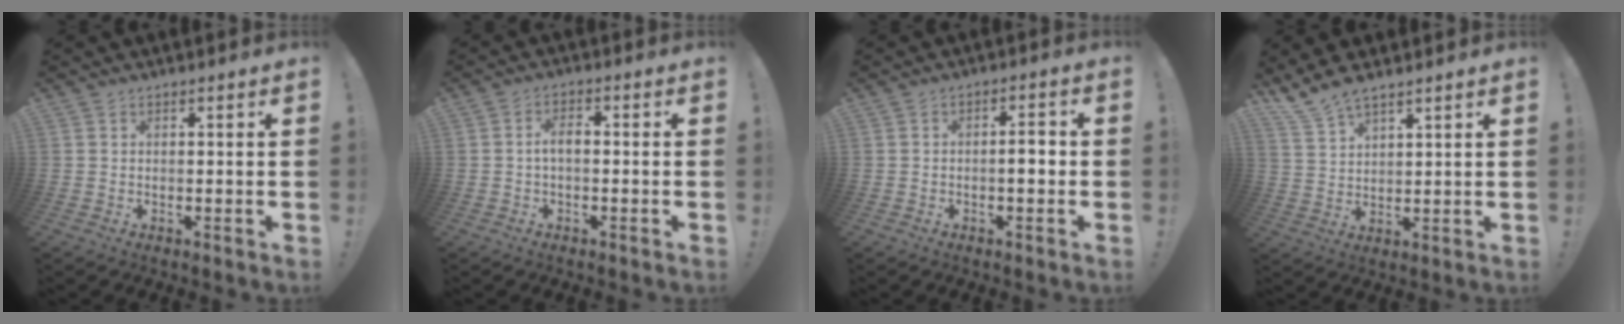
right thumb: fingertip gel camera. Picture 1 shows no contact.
{"total": 3.7, "force": [-0.4, 1.6, 3.4], "torque": [-0.063, 0.007, -0.007]}
{"total": 4.2, "force": [-1.0, 1.2, 3.9], "torque": [-0.053, 0.004, -0.022]}
{"total": 7.0, "force": [6.0, 1.9, 2.9], "torque": [-0.067, -0.032, 0.117]}